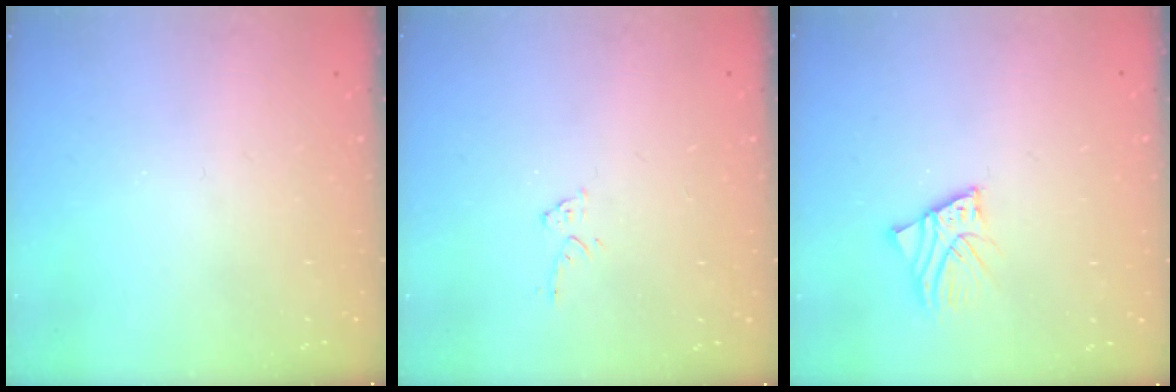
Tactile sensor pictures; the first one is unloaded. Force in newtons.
{"total": 3.1, "press": 3.1, "slide": 0.2}
{"total": 3.5, "press": 3.5, "slide": 0.4}